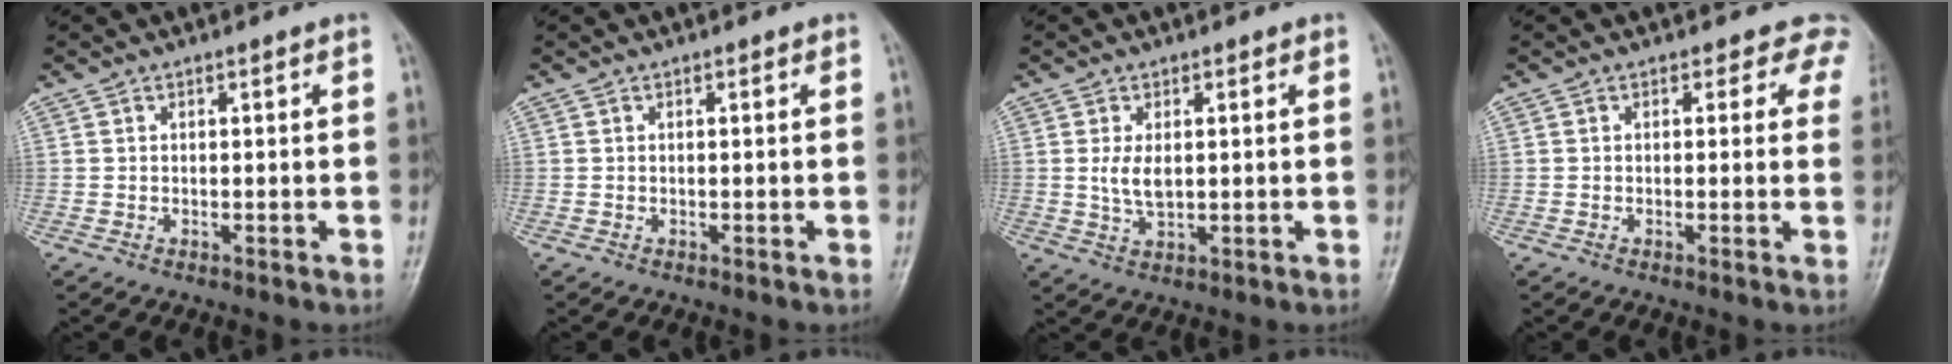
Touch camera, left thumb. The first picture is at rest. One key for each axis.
{"total": 0.0}
{"total": 4.2, "fx": 0.5, "fy": 2.4, "fz": 3.5, "tx": -0.067, "ty": -0.010, "tz": 0.012}
{"total": 4.2, "fx": 3.2, "fy": 2.7, "fz": 0.7, "tx": 0.030, "ty": -0.009, "tz": 0.006}